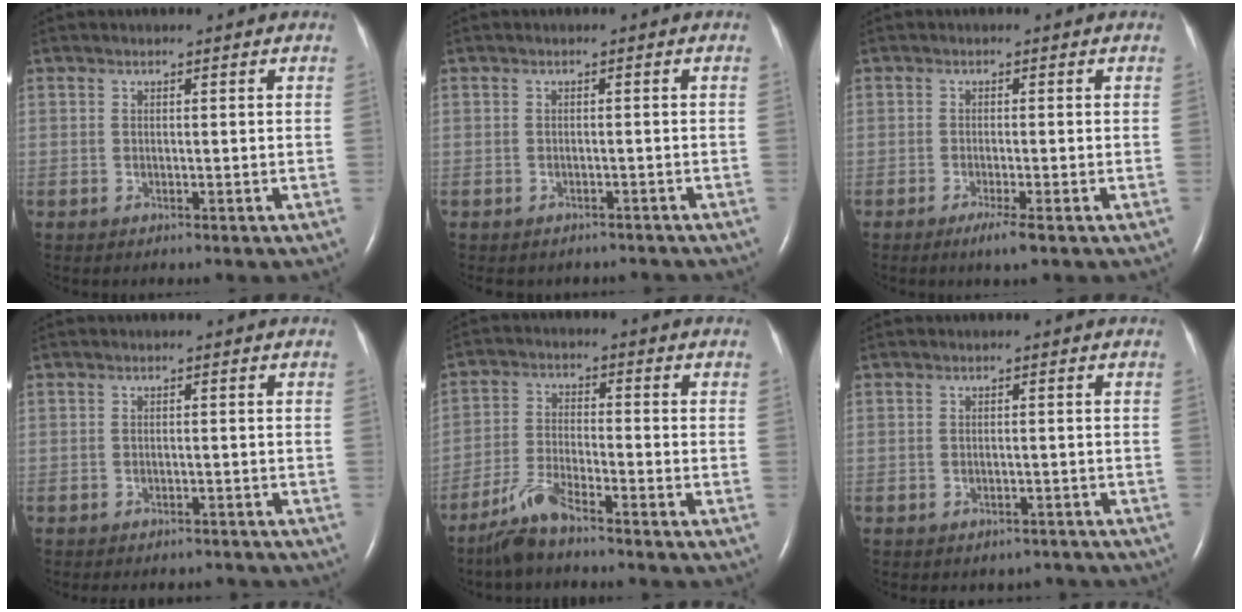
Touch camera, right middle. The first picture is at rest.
{"total": 4.4, "force": [-3.9, 1.9, 0.6], "torque": [-0.007, 0.003, -0.043]}
{"total": 2.7, "force": [-1.6, -0.1, 2.2], "torque": [-0.044, -0.010, -0.030]}
{"total": 6.5, "force": [-6.0, 2.1, 1.4], "torque": [-0.017, -0.001, -0.070]}
{"total": 6.2, "force": [-5.2, 0.4, 3.3], "torque": [-0.077, -0.018, -0.107]}
{"total": 4.2, "force": [-3.7, 2.1, 0.3], "torque": [-0.007, 0.013, -0.041]}